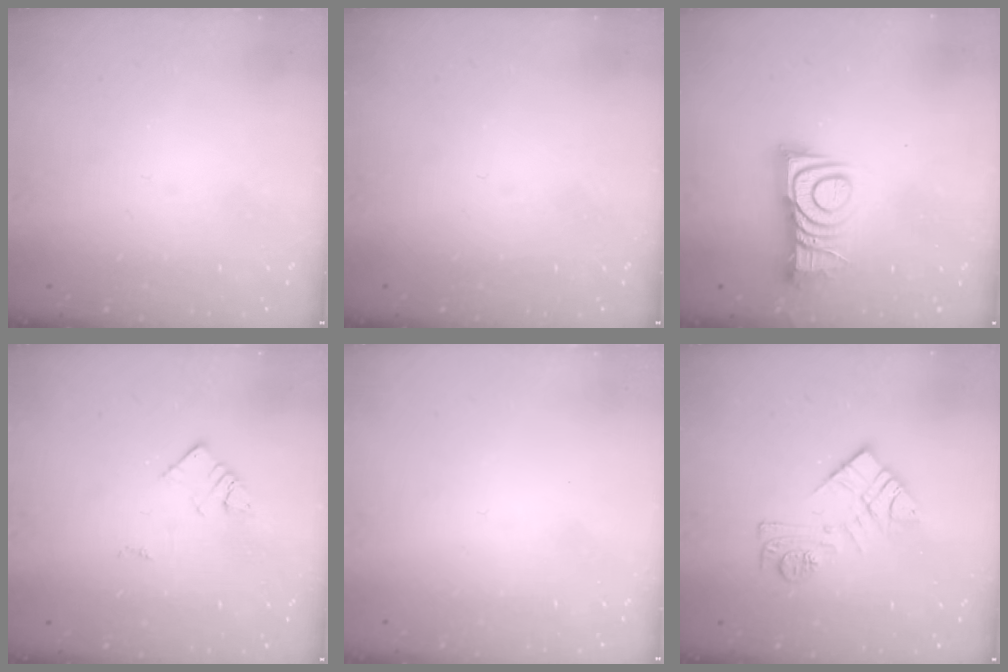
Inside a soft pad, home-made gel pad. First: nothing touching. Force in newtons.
{"total": 0.0}
{"total": 10.7, "press": 10.6, "slide": 0.4}
{"total": 3.3, "press": 3.3, "slide": 0.2}
{"total": 1.6, "press": 1.6, "slide": 0.1}
{"total": 11.3, "press": 11.3, "slide": 0.4}